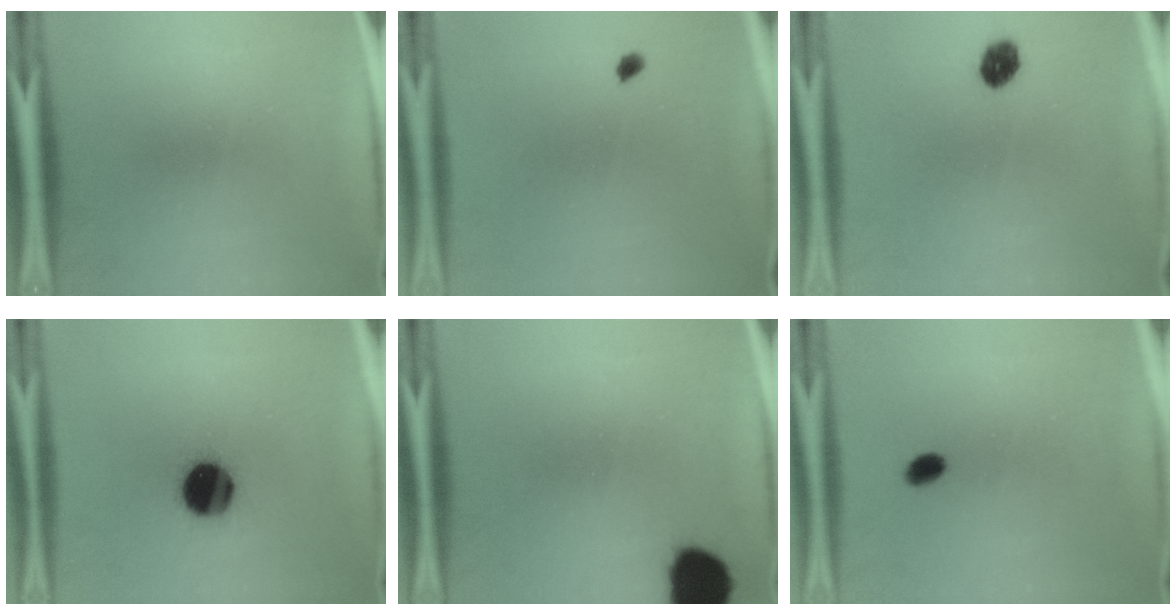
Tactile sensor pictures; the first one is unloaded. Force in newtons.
{"total": 1.1}
{"total": 4.5}
{"total": 14.9}
{"total": 9.4}
{"total": 2.4}